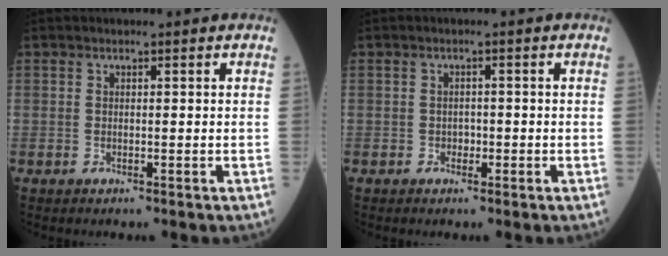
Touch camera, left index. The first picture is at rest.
{"total": 1.1, "force": [-0.5, 0.8, 0.4], "torque": [-0.002, 0.002, -0.010]}